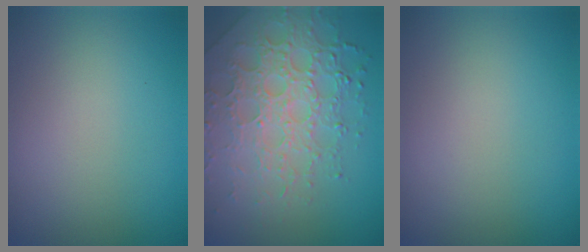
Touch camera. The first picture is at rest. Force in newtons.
{"total": 7.3, "press": 5.2, "slide": 5.2}
{"total": 0.0}